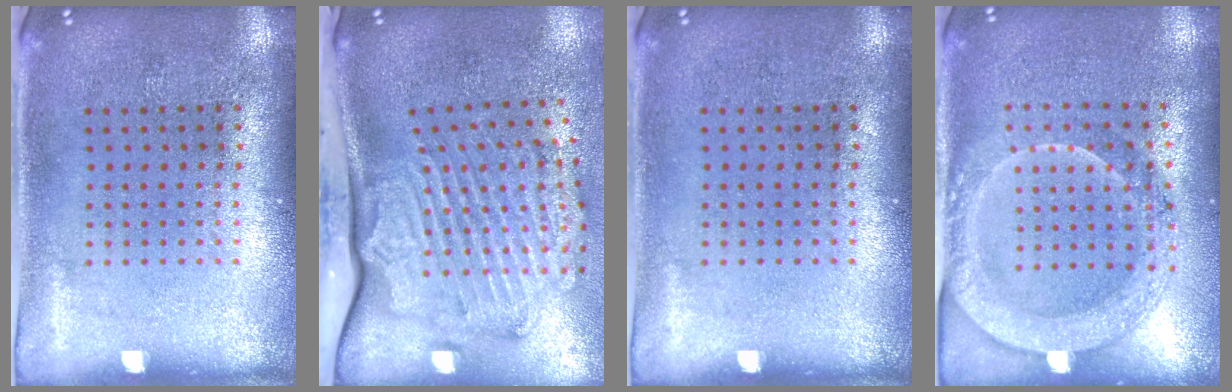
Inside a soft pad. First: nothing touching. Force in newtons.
{"total": 2.8, "press": 2.3, "slide": 1.7}
{"total": 0.0}
{"total": 2.0, "press": 1.9, "slide": 0.6}